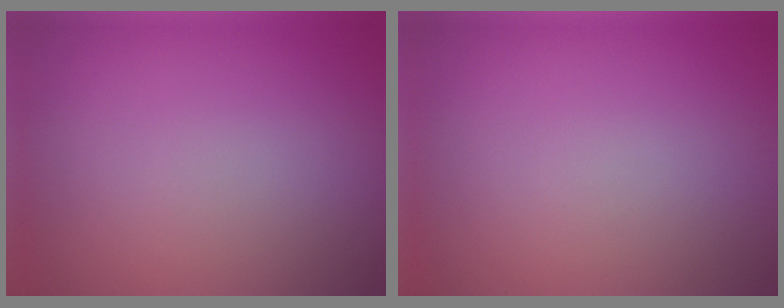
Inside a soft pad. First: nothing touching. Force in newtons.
{"total": 0.0}